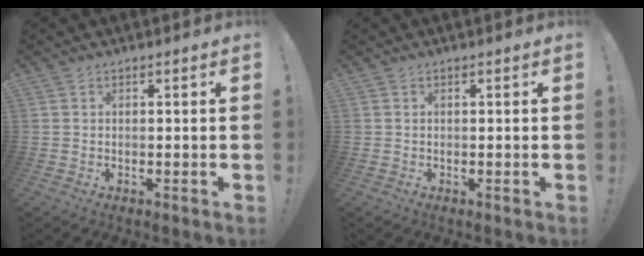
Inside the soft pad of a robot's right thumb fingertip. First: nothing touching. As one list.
[{"total": 0.0}]